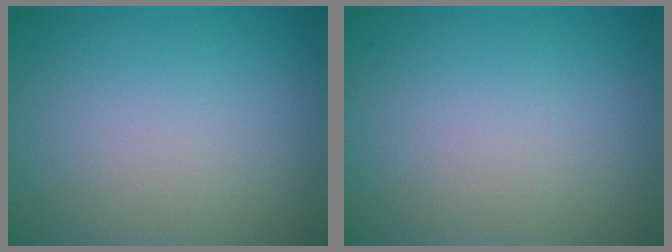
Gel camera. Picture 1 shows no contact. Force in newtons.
{"total": 0.0}